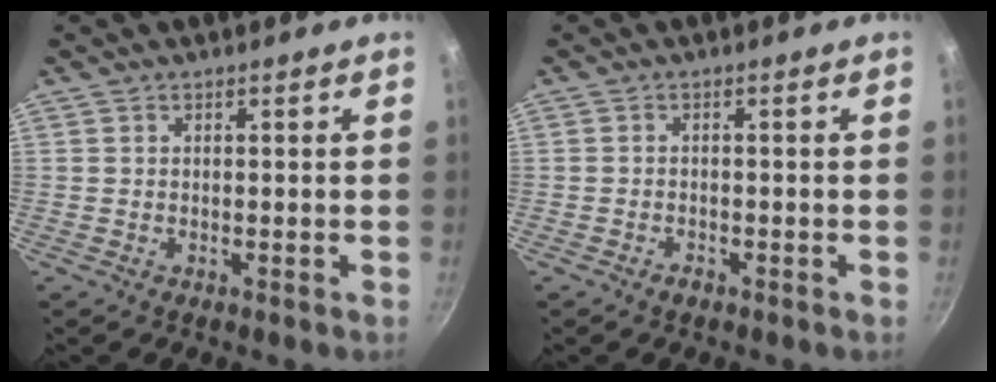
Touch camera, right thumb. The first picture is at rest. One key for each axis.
{"total": 1.4, "fx": -1.1, "fy": 0.7, "fz": 0.7, "tx": -0.013, "ty": 0.011, "tz": -0.019}